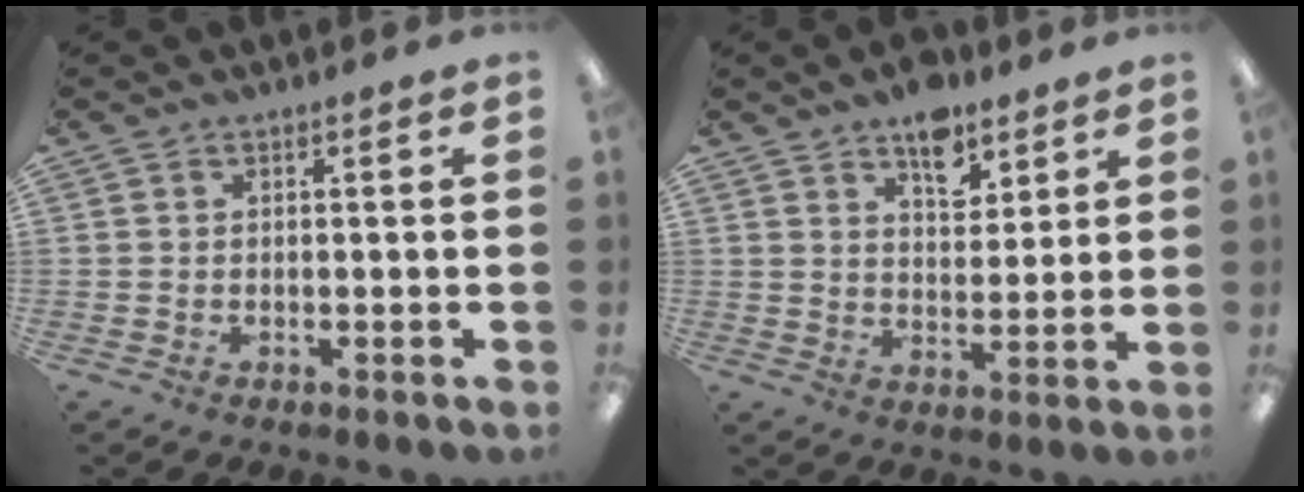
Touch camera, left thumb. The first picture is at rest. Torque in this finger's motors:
{"motor_torque": [0.93, 0.85, 0.90, -0.29, 0.01]}